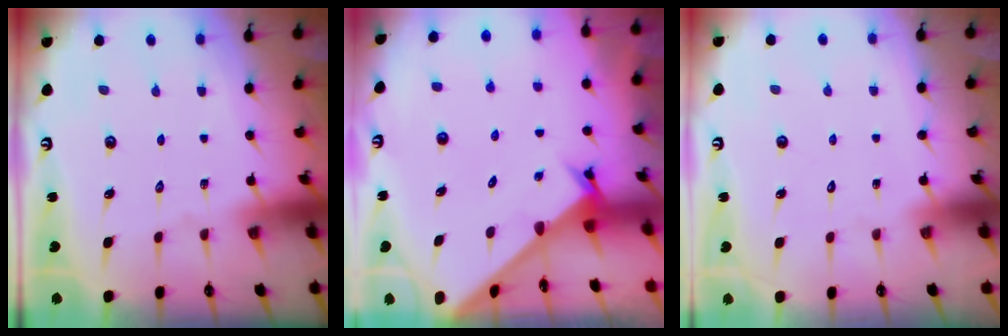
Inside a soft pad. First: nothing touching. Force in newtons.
{"total": 2.5, "press": 2.5, "slide": 0.3}
{"total": 1.6, "press": 1.6, "slide": 0.1}